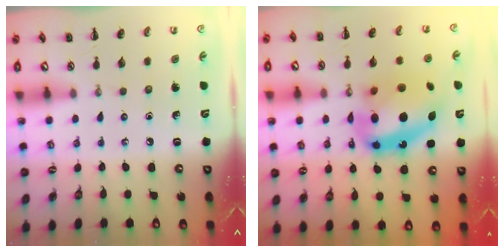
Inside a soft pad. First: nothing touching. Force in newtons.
{"total": 17.8, "press": 17.2, "slide": 4.5}